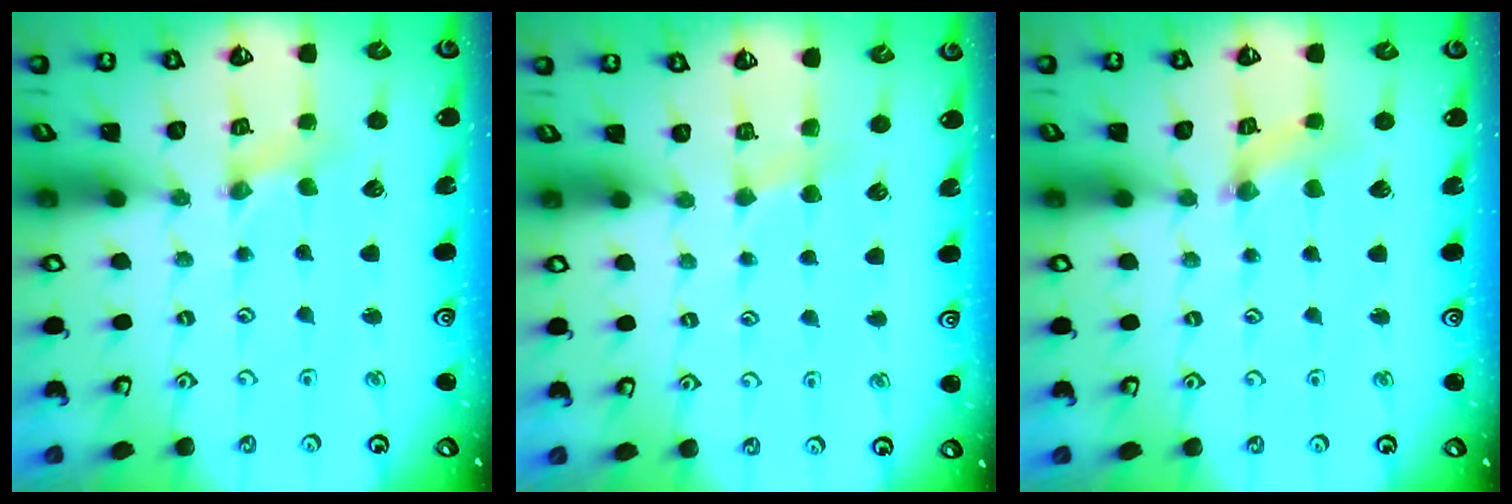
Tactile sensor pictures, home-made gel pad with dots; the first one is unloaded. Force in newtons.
{"total": 2.8, "press": 2.8, "slide": 0.3}
{"total": 1.2, "press": 1.2, "slide": 0.3}